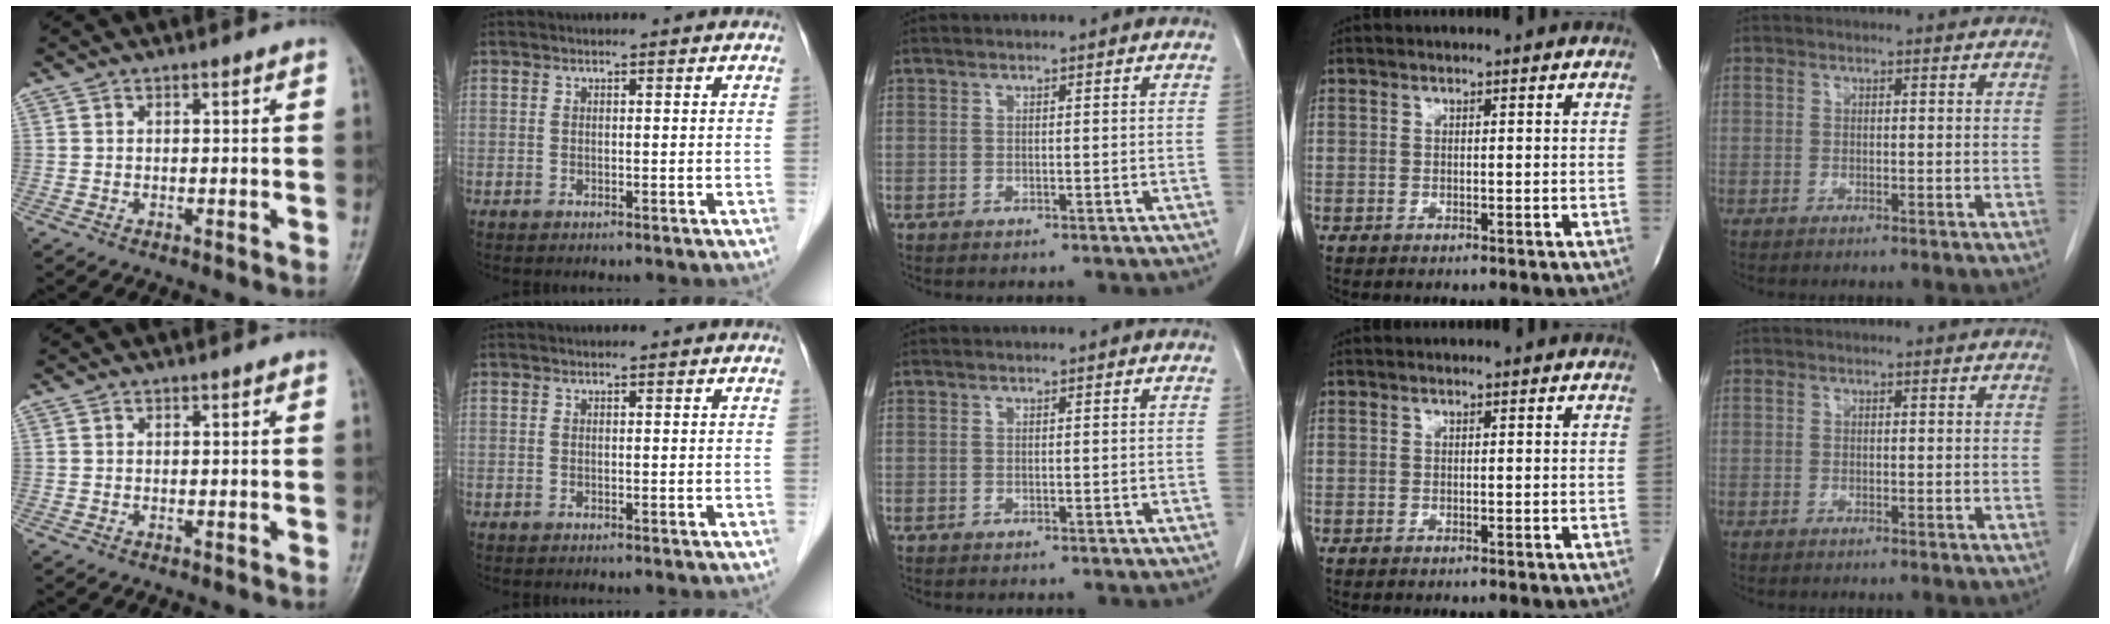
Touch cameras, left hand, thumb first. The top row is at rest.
{}